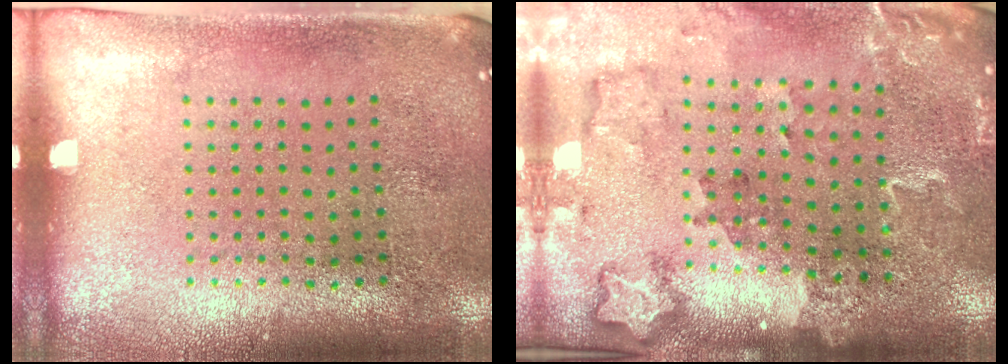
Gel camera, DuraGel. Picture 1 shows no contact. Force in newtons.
{"total": 1.8, "press": 1.8, "slide": 0.2}